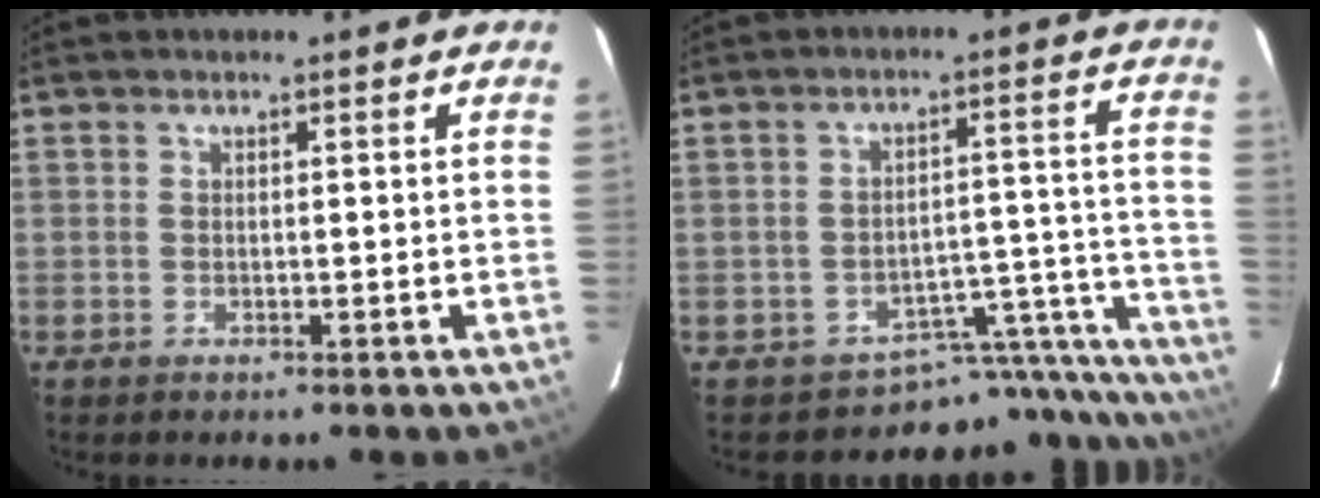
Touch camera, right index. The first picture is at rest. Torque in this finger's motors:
{"motor_torque": [-0.33, -0.22, -0.17, -0.08]}